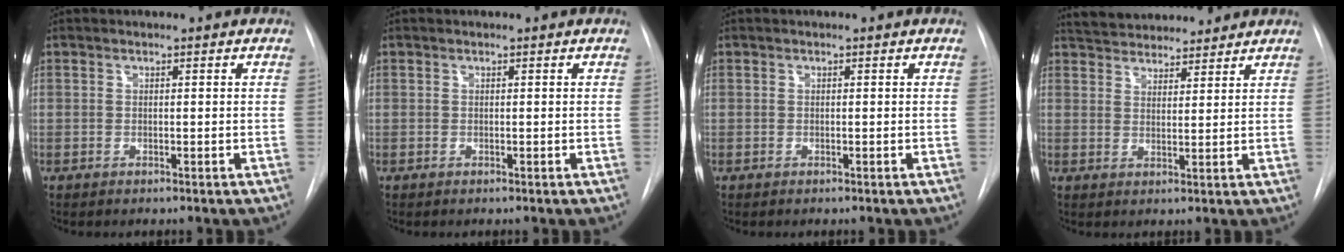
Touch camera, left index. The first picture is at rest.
{"total": 0.0}
{"total": 0.0}
{"total": 11.1, "force": [10.3, 2.9, 2.8], "torque": [-0.037, 0.025, 0.157]}